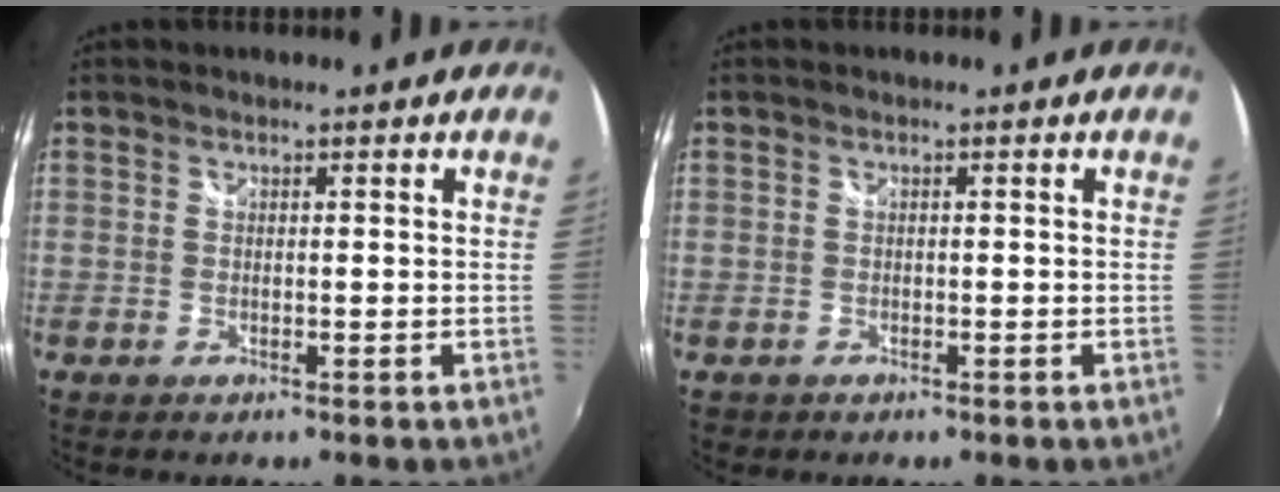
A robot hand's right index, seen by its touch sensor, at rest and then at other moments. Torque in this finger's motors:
{"motor_torque": [-0.05, -0.05, -0.53, -0.21]}